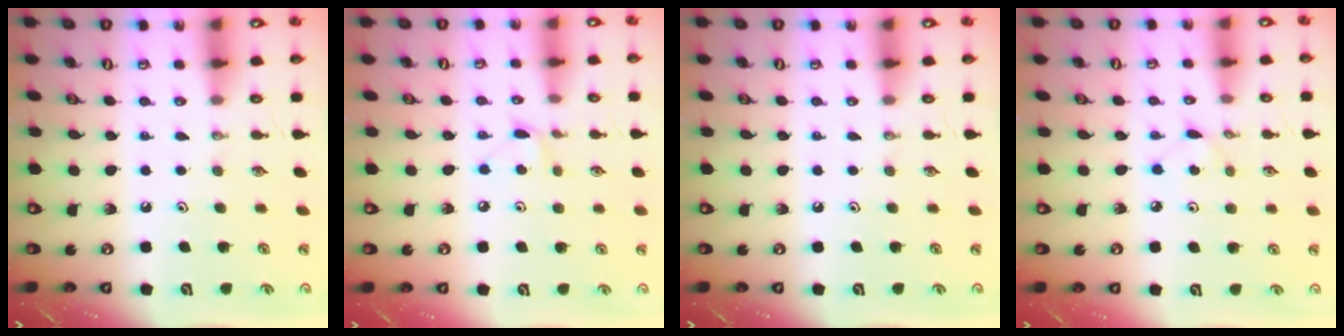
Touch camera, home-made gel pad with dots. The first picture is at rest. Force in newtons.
{"total": 4.7, "press": 4.7, "slide": 0.7}
{"total": 0.0}
{"total": 2.9, "press": 2.8, "slide": 0.4}